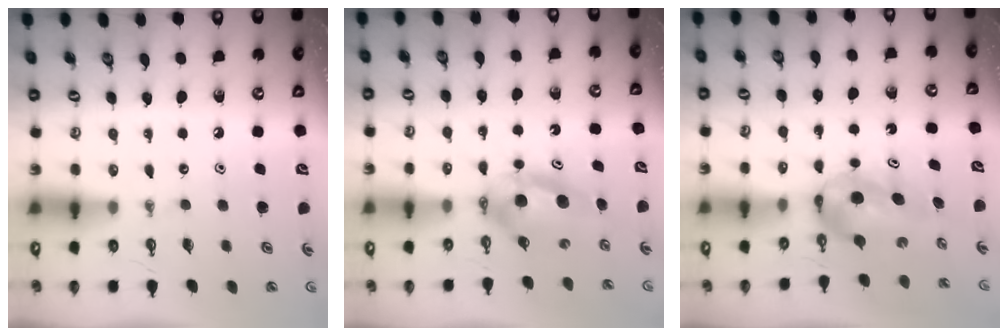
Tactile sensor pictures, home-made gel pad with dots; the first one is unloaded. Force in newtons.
{"total": 6.4, "press": 6.1, "slide": 1.9}
{"total": 5.7, "press": 5.4, "slide": 1.9}